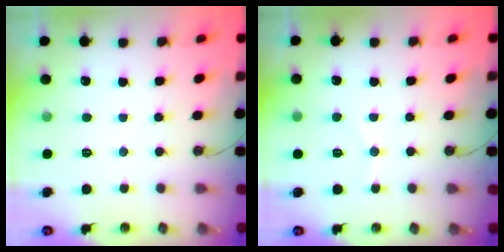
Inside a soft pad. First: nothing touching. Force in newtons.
{"total": 5.3, "press": 5.2, "slide": 0.7}